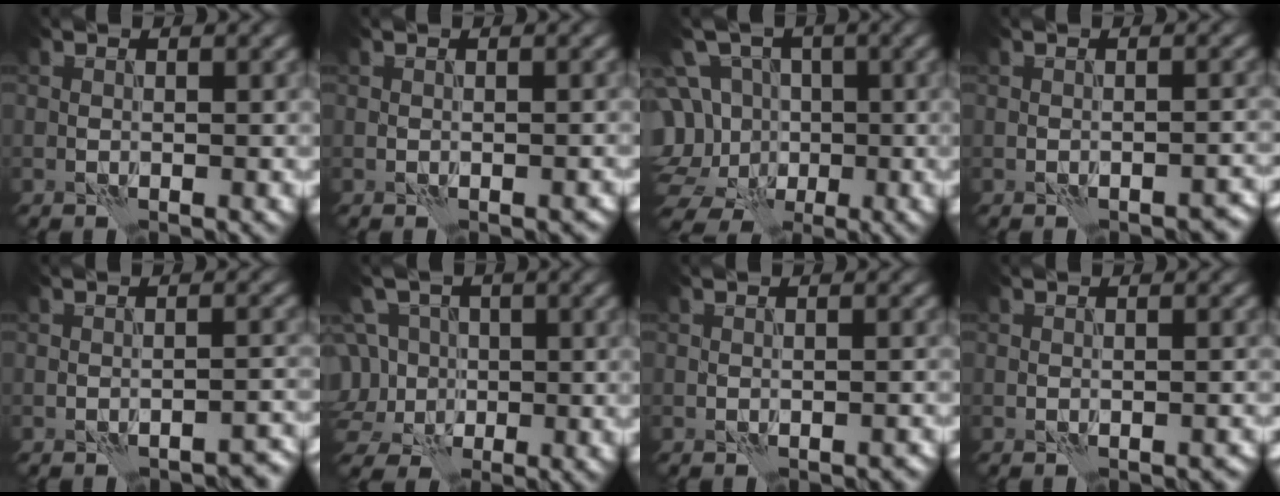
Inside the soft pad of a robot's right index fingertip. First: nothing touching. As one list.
[{"total": 0.6, "force": [-0.4, 0.3, 0.3], "torque": [-0.008, -0.001, -0.004]}, {"total": 11.2, "force": [-0.4, 10.0, 5.1], "torque": [-0.111, 0.026, -0.036]}, {"total": 1.5, "force": [-1.3, 0.4, 0.6], "torque": [-0.007, 0.005, -0.016]}, {"total": 2.0, "force": [-1.8, 0.4, 0.8], "torque": [-0.009, 0.006, -0.024]}, {"total": 7.8, "force": [0.5, 6.9, 3.5], "torque": [-0.067, 0.034, -0.033]}, {"total": 0.7, "force": [-0.7, 0.2, 0.2], "torque": [-0.006, 0.001, -0.010]}, {"total": 0.7, "force": [-0.6, 0.2, 0.3], "torque": [-0.006, 0.001, -0.008]}]